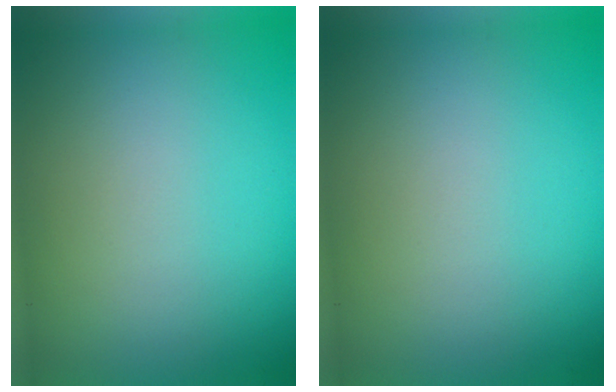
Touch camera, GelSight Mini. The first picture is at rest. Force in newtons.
{"total": 0.0}